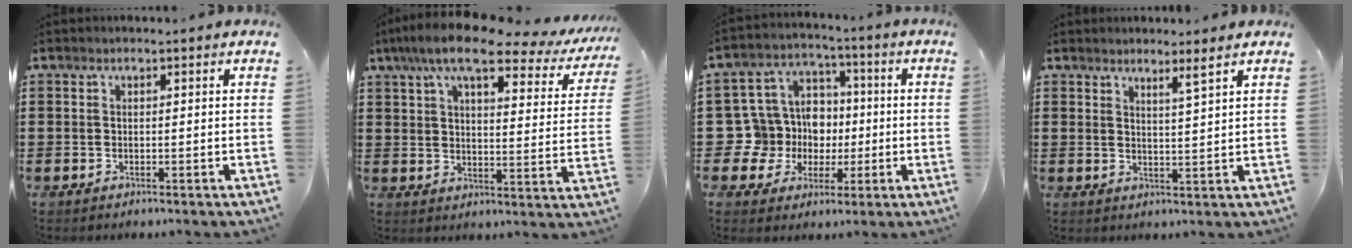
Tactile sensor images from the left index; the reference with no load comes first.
{"total": 10.6, "force": [7.9, 2.4, 6.7], "torque": [-0.142, -0.028, 0.132]}
{"total": 10.6, "force": [0.2, 10.0, 3.4], "torque": [-0.132, -0.005, 0.011]}
{"total": 3.2, "force": [2.7, -0.5, 1.7], "torque": [-0.030, -0.009, 0.045]}